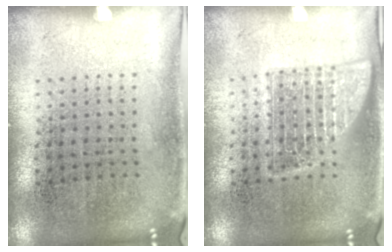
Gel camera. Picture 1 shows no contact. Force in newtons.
{"total": 2.5, "press": 2.4, "slide": 0.3}